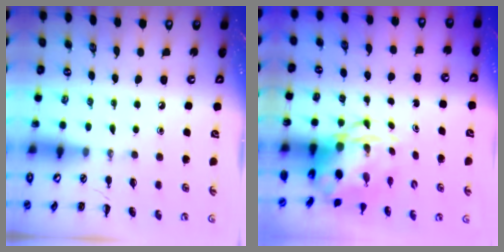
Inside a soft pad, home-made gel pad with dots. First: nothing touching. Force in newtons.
{"total": 6.3, "press": 6.0, "slide": 2.0}